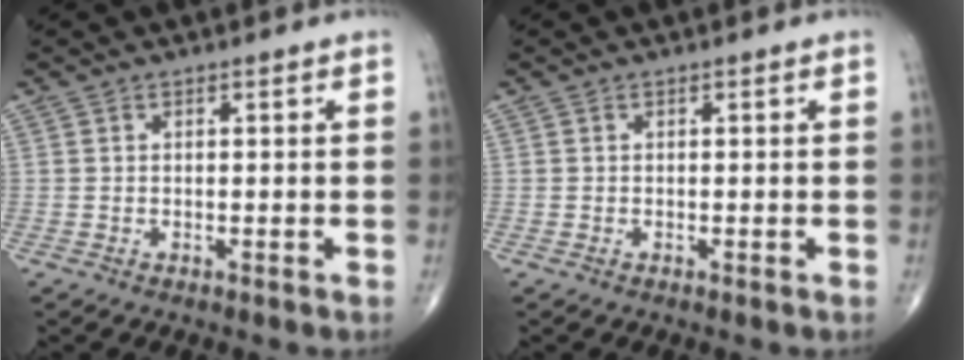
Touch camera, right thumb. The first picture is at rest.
{"total": 0.0}